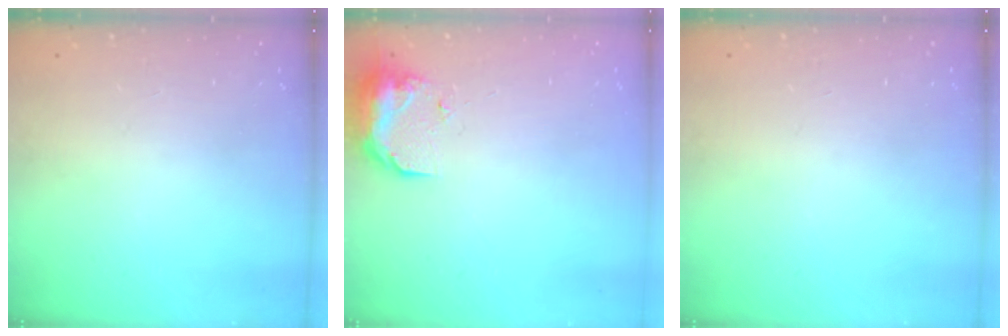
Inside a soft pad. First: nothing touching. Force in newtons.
{"total": 9.9, "press": 9.4, "slide": 3.1}
{"total": 0.0}